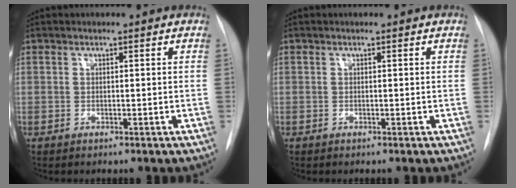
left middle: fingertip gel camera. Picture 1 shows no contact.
{"total": 0.0}